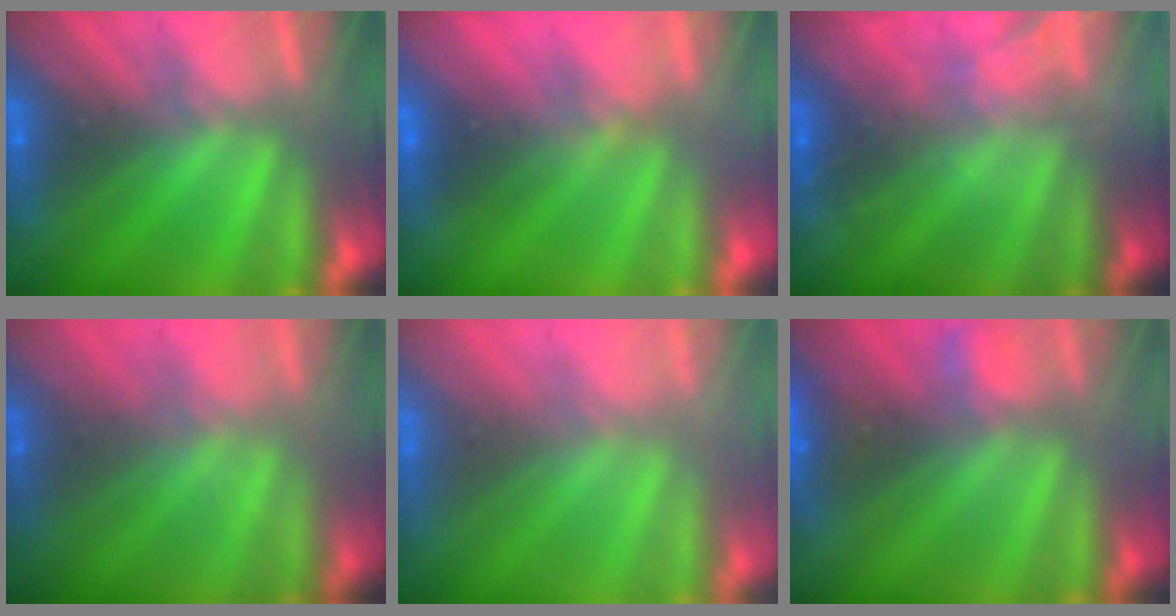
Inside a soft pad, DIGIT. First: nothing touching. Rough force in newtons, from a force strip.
{"total": 2.9}
{"total": 2.3}
{"total": 1.1}
{"total": 3.1}
{"total": 2.6}